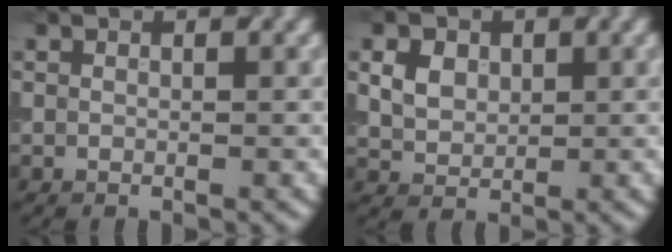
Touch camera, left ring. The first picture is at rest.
{"total": 5.1, "force": [2.2, 3.7, 2.8], "torque": [-0.072, 0.018, 0.040]}